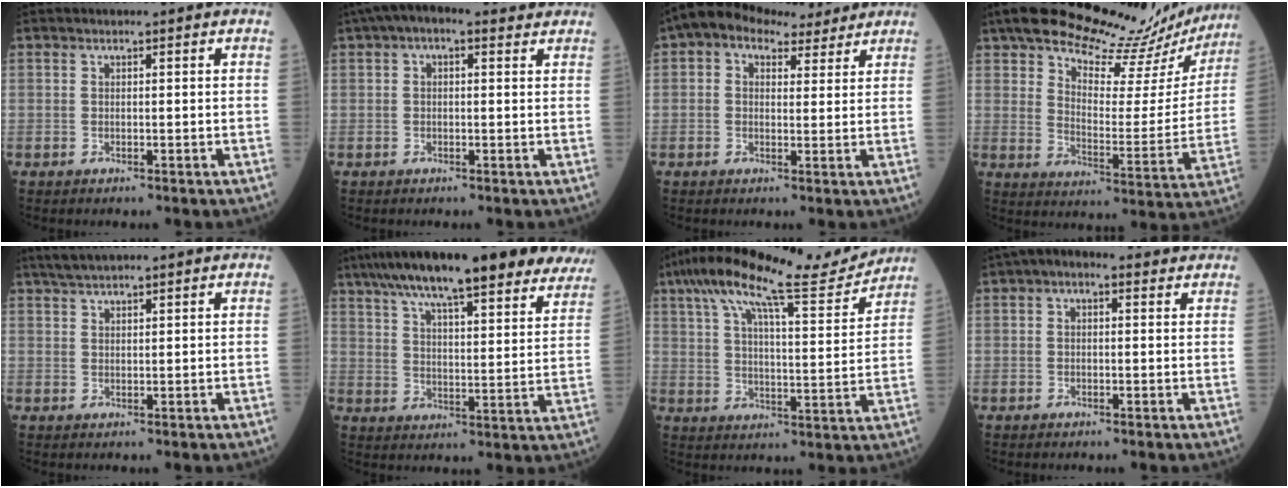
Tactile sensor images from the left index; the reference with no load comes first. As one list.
[{"total": 6.1, "force": [3.9, 2.6, 3.9], "torque": [-0.066, 0.048, 0.055]}, {"total": 7.2, "force": [5.1, 4.1, 3.0], "torque": [-0.049, 0.035, 0.078]}, {"total": 21.1, "force": [19.3, 5.2, 6.9], "torque": [-0.095, -0.049, 0.248]}, {"total": 3.7, "force": [3.2, 0.4, 1.8], "torque": [-0.034, 0.024, 0.062]}, {"total": 25.0, "force": [19.9, 4.6, 14.4], "torque": [-0.217, 0.037, 0.264]}, {"total": 16.2, "force": [14.1, 0.8, 7.9], "torque": [-0.143, 0.010, 0.211]}, {"total": 4.0, "force": [2.4, 2.1, 2.4], "torque": [-0.040, 0.036, 0.032]}]